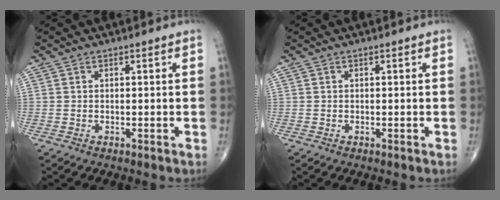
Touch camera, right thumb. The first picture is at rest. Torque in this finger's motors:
{"motor_torque": [-0.04, 0.04, 0.03, 0.03, -0.01]}